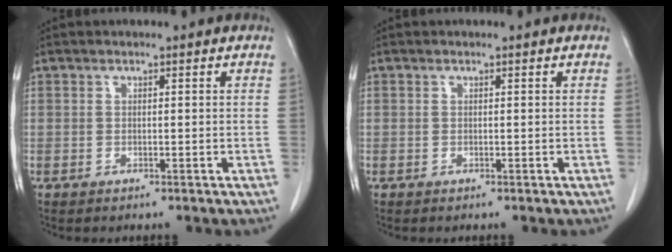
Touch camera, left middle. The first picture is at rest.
{"total": 0.0}